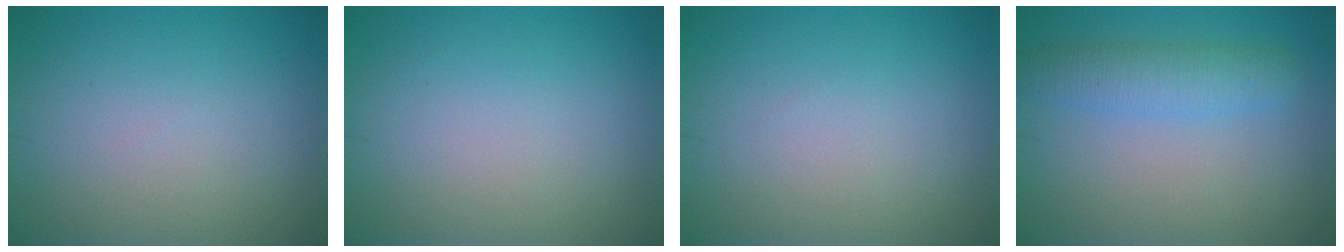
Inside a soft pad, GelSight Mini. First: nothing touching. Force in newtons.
{"total": 0.0}
{"total": 0.0}
{"total": 3.4, "press": 3.4, "slide": 0.1}